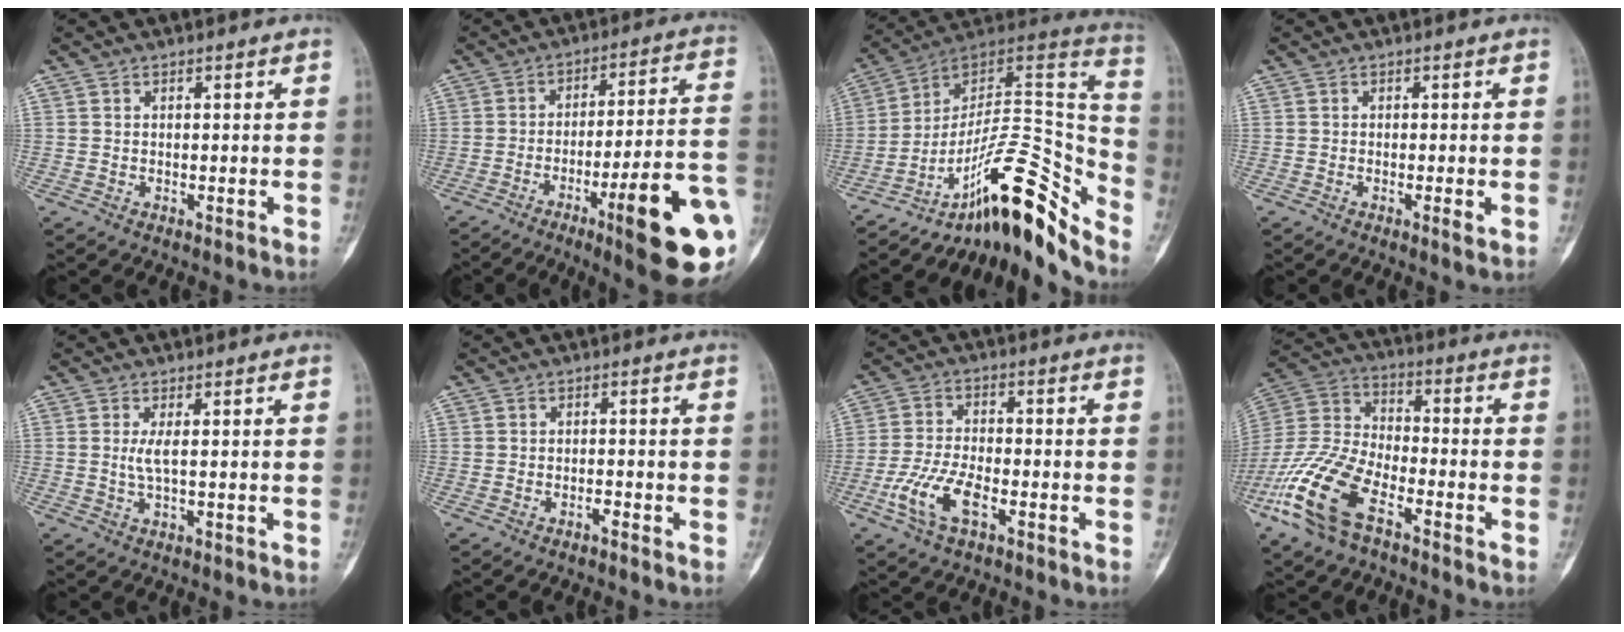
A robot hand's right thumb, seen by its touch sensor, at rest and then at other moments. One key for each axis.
{"total": 20.9, "fx": -7.4, "fy": 3.0, "fz": 19.3, "tx": -0.216, "ty": 0.024, "tz": -0.101}
{"total": 23.5, "fx": -16.1, "fy": 6.5, "fz": 15.8, "tx": -0.188, "ty": 0.146, "tz": -0.257}
{"total": 1.6, "fx": -0.4, "fy": 0.2, "fz": 1.6, "tx": -0.023, "ty": -0.004, "tz": -0.007}
{"total": 2.2, "fx": 0.2, "fy": 0.1, "fz": 2.2, "tx": -0.063, "ty": -0.004, "tz": 0.006}
{"total": 0.9, "fx": -0.8, "fy": 0.2, "fz": 0.5, "tx": -0.008, "ty": 0.009, "tz": -0.013}
{"total": 9.0, "fx": -3.8, "fy": 3.9, "fz": 7.1, "tx": -0.159, "ty": 0.013, "tz": -0.074}
{"total": 16.8, "fx": -8.9, "fy": 7.7, "fz": 12.0, "tx": -0.260, "ty": 0.036, "tz": -0.181}